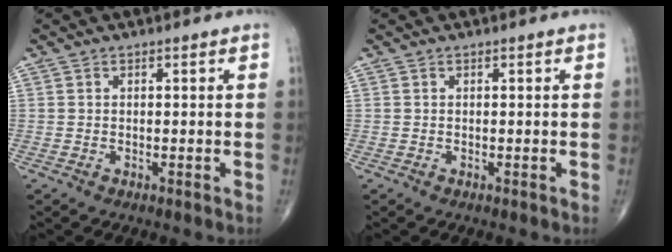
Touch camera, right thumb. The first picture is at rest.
{"total": 0.0}